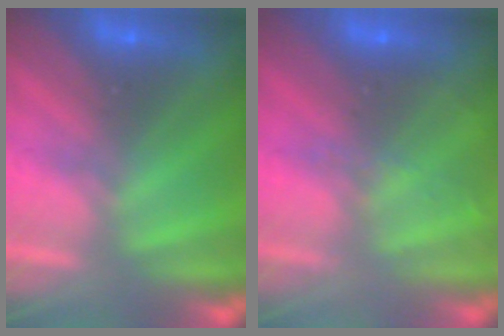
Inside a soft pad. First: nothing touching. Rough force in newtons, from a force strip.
{"total": 1.9}